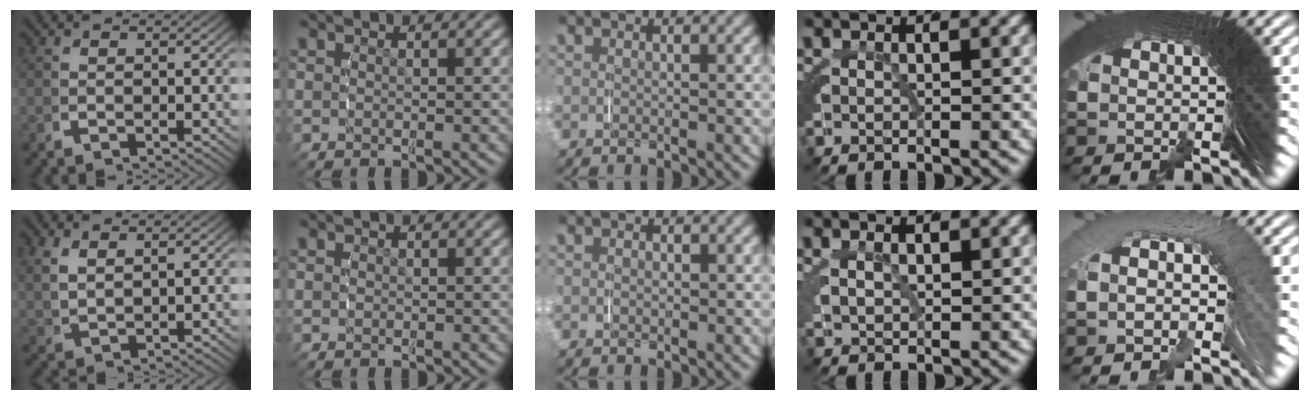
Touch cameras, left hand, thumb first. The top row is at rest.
{"thumb": {"total": 2.7, "force": [1.6, 1.3, 1.6], "torque": [-0.040, -0.002, 0.046]}, "middle": {"total": 0.5, "force": [0.1, 0.4, 0.3], "torque": [-0.006, -0.001, 0.002]}, "ring": {"total": 1.4, "force": [0.9, 0.4, 0.9], "torque": [-0.020, -0.004, 0.026]}, "little": {"total": 3.4, "force": [0.4, 1.6, 3.0], "torque": [-0.040, 0.032, -0.004]}}